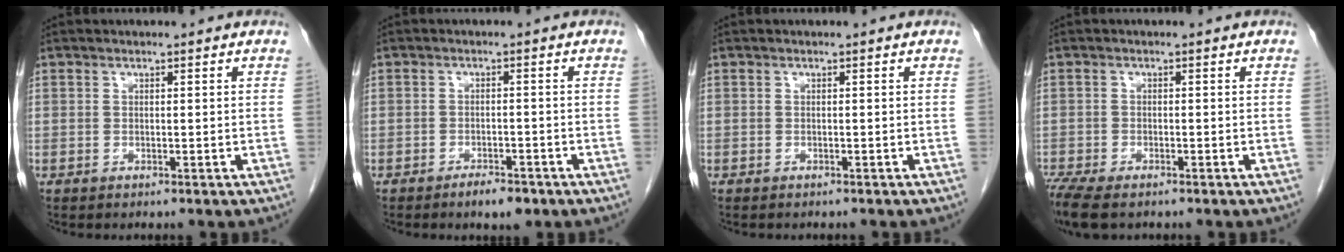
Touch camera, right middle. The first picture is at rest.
{"total": 3.4, "force": [-2.4, 1.2, 2.0], "torque": [-0.033, -0.001, -0.032]}
{"total": 1.2, "force": [-1.1, 0.4, 0.5], "torque": [-0.014, -0.002, -0.013]}
{"total": 7.1, "force": [-5.3, 2.4, 4.1], "torque": [-0.082, -0.017, -0.090]}